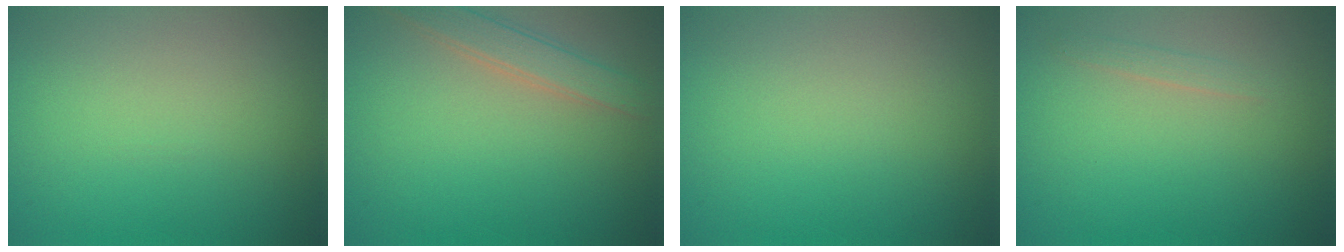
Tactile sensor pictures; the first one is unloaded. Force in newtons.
{"total": 2.7, "press": 2.7, "slide": 0.1}
{"total": 0.0}
{"total": 0.8, "press": 0.8, "slide": 0.0}